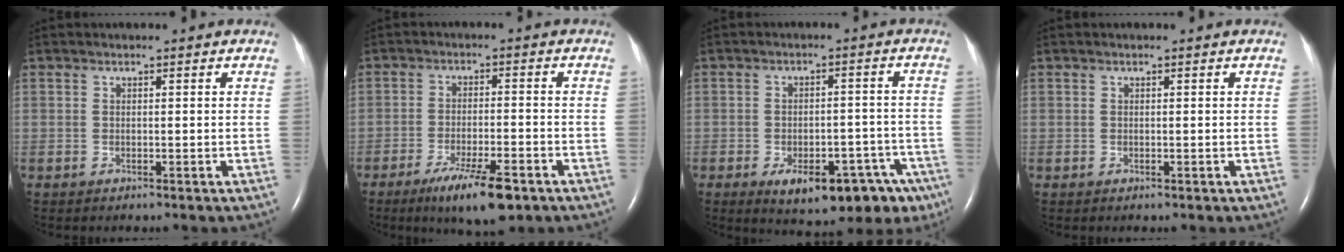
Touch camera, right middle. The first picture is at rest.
{"total": 9.1, "force": [-5.7, 1.4, 6.9], "torque": [-0.121, -0.018, -0.091]}
{"total": 15.4, "force": [-9.2, 7.3, 9.9], "torque": [-0.089, 0.021, -0.115]}
{"total": 0.0}